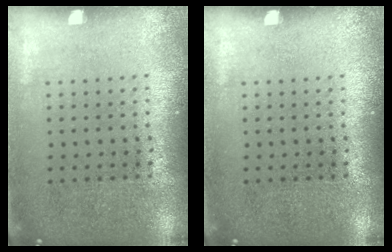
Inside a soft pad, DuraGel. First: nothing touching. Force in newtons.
{"total": 0.0}